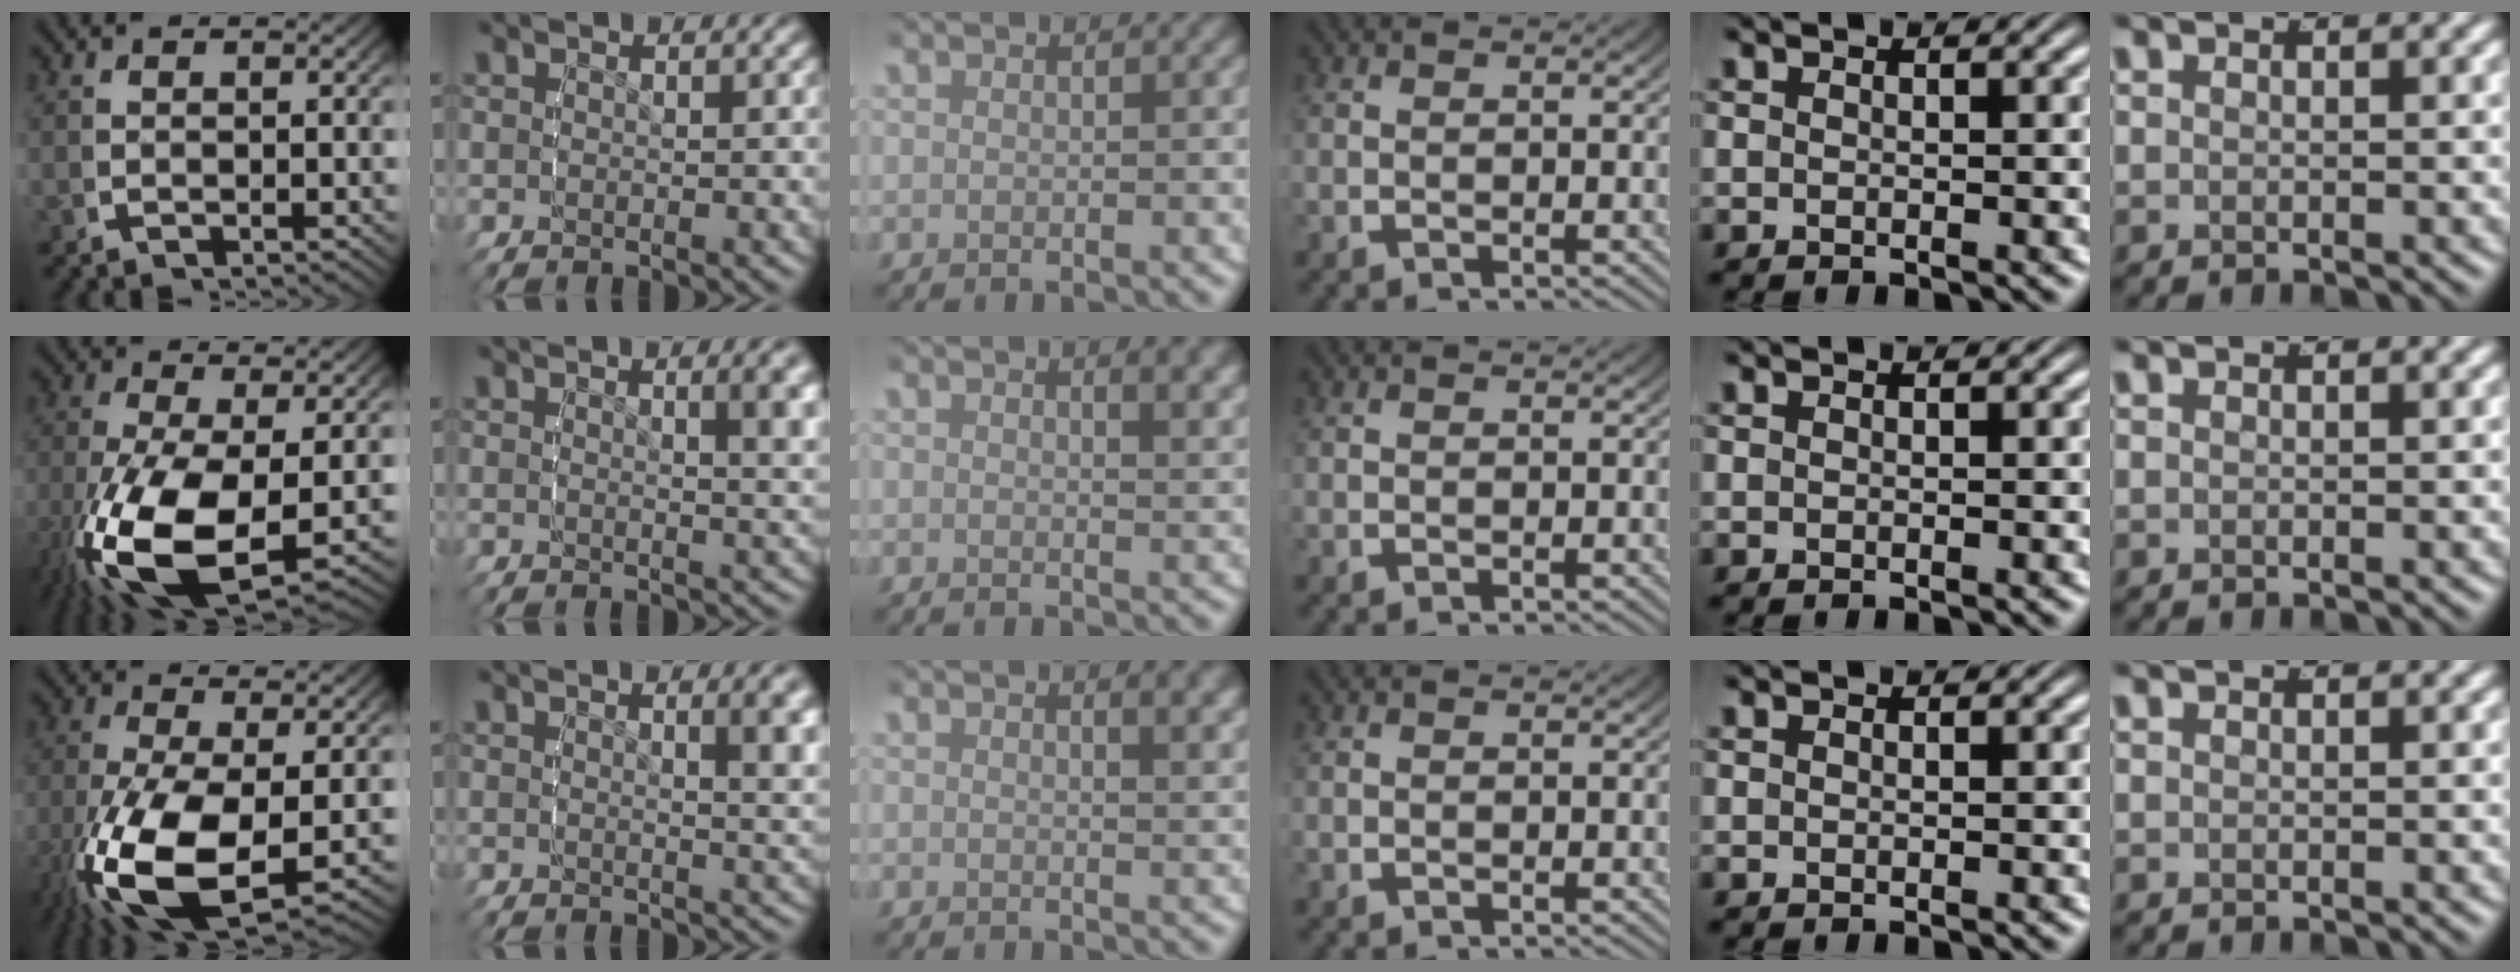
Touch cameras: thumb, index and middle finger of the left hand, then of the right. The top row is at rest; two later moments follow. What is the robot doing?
{"motion": "lift_and_place", "object": "screwdriver"}